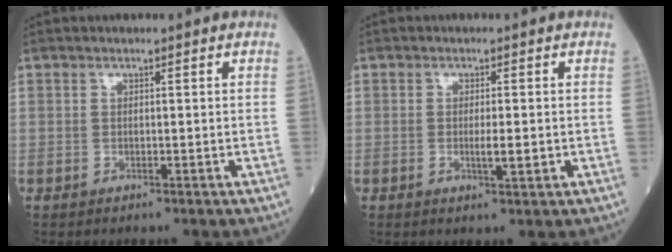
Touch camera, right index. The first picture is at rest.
{"total": 3.0, "force": [-0.5, 0.7, 2.8], "torque": [-0.054, -0.003, -0.004]}